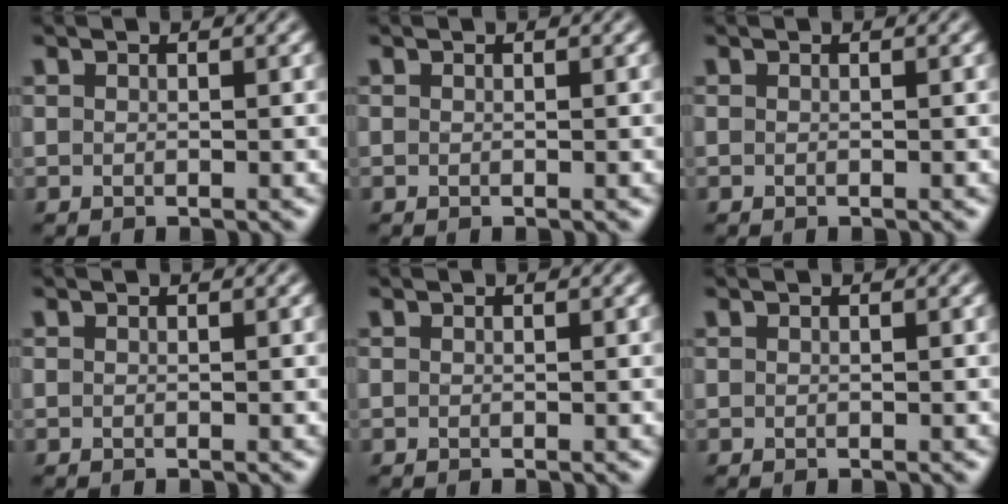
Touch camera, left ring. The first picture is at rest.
{"total": 0.0}
{"total": 0.0}
{"total": 0.0}
{"total": 0.0}
{"total": 0.0}